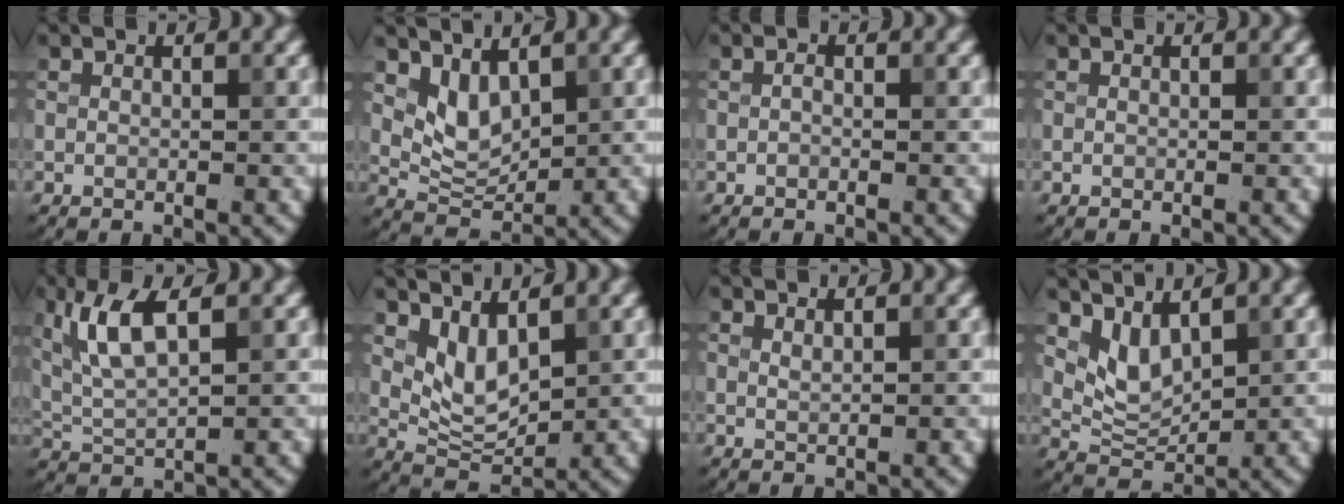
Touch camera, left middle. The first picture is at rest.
{"total": 3.2, "force": [1.6, 1.9, 2.1], "torque": [-0.042, -0.010, 0.038]}
{"total": 0.5, "force": [-0.2, 0.3, 0.4], "torque": [-0.010, 0.001, -0.004]}
{"total": 0.0}
{"total": 5.2, "force": [2.1, 1.6, 4.5], "torque": [-0.100, 0.002, 0.046]}
{"total": 3.6, "force": [1.6, 1.8, 2.6], "torque": [-0.055, -0.010, 0.038]}
{"total": 0.8, "force": [0.6, 0.3, 0.4], "torque": [-0.003, -0.001, 0.008]}
{"total": 3.1, "force": [1.7, 1.7, 2.0], "torque": [-0.045, -0.011, 0.042]}